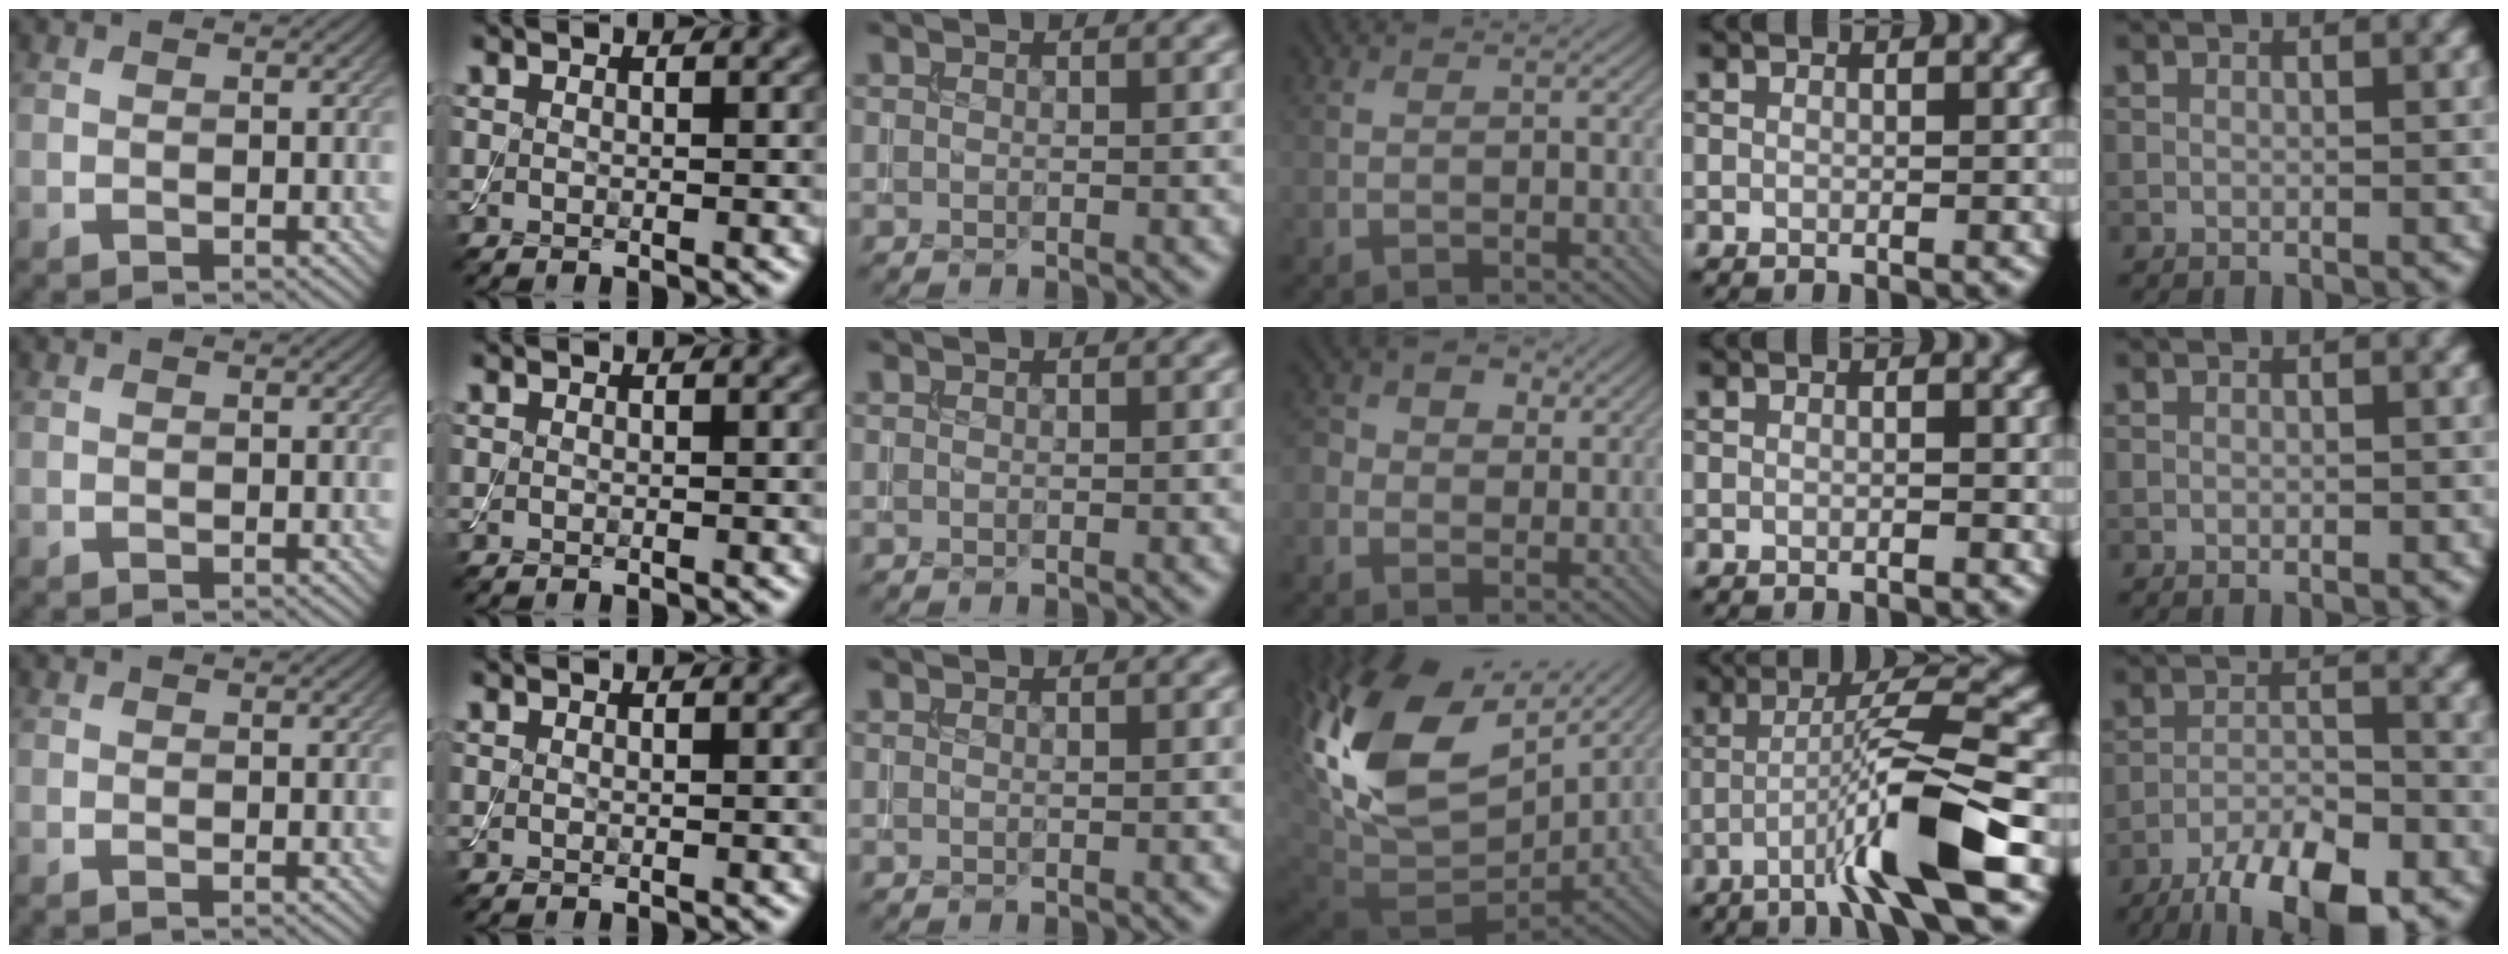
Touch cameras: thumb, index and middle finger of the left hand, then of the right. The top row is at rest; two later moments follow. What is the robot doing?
{"motion": "assemble", "object": "toy tower of hanoi"}